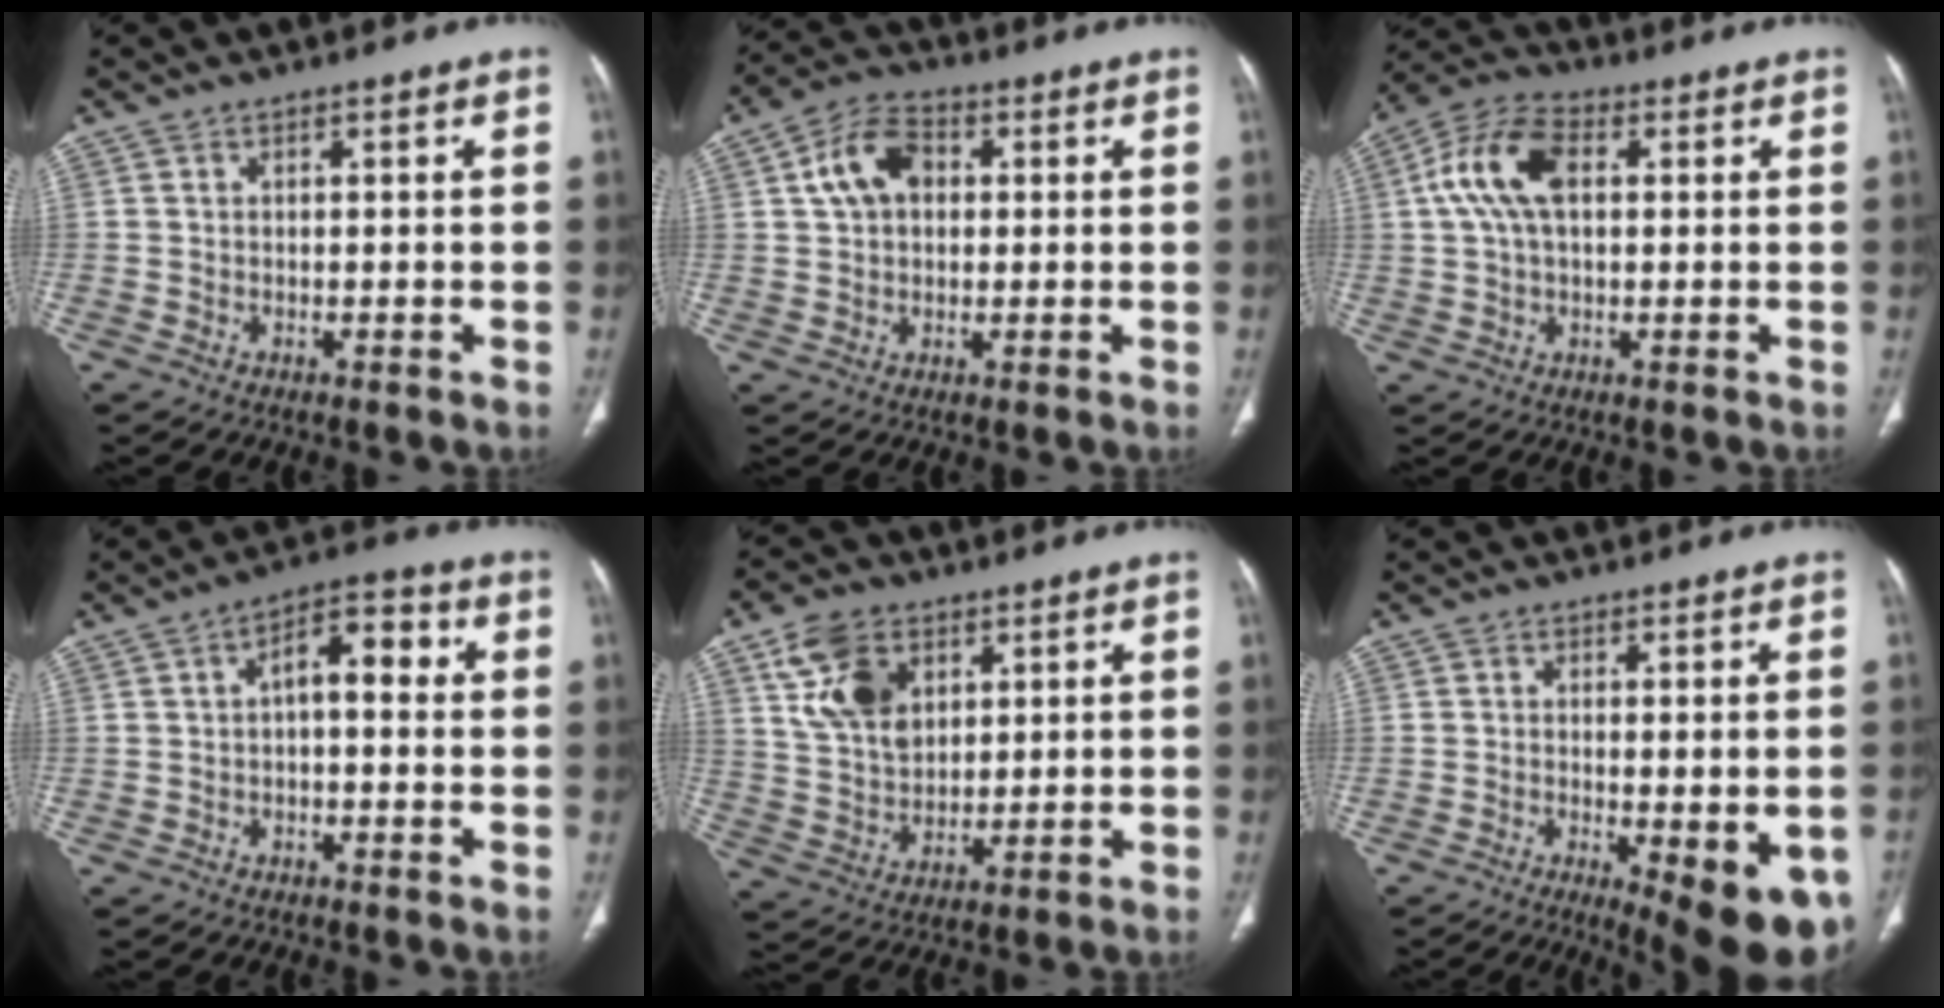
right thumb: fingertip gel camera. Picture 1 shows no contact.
{"total": 8.8, "force": [2.0, 6.1, 6.0], "torque": [-0.101, 0.016, 0.030]}
{"total": 11.1, "force": [2.2, 6.4, 8.8], "torque": [-0.179, 0.024, 0.037]}
{"total": 7.3, "force": [0.8, 3.6, 6.3], "torque": [-0.079, 0.029, 0.004]}
{"total": 11.5, "force": [5.0, 7.6, 6.9], "torque": [-0.107, -0.017, 0.102]}
{"total": 12.3, "force": [-5.1, 4.2, 10.4], "torque": [-0.111, -0.013, -0.062]}